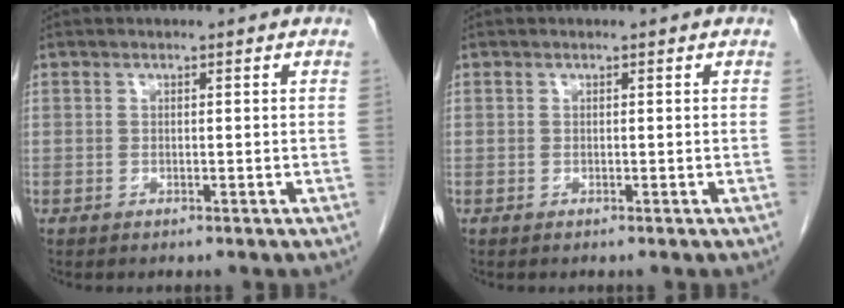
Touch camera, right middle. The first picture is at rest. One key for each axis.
{"total": 0.0}